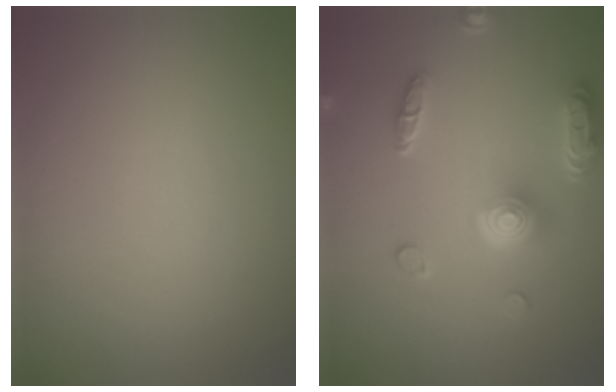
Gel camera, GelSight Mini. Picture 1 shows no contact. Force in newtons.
{"total": 5.3, "press": 4.0, "slide": 3.4}